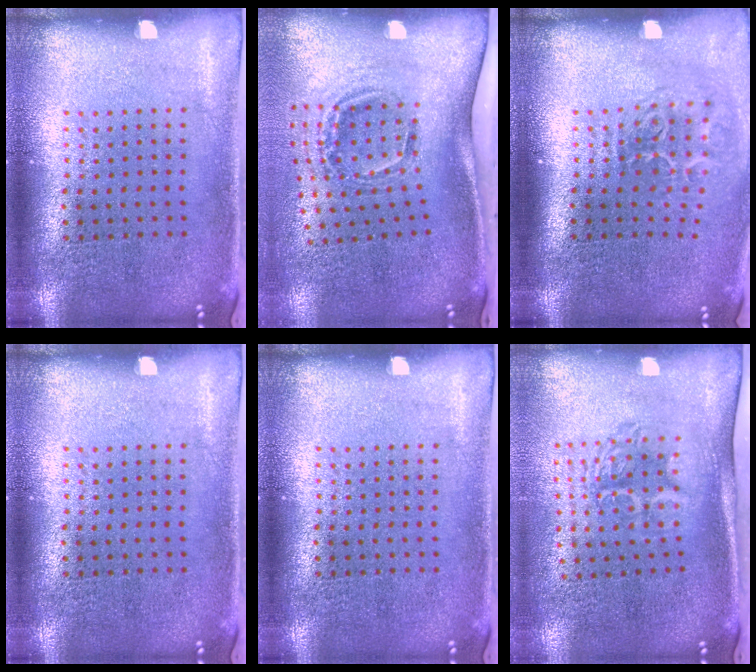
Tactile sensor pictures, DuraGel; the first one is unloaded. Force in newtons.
{"total": 2.0, "press": 1.2, "slide": 1.6}
{"total": 1.9, "press": 1.2, "slide": 1.5}
{"total": 0.0}
{"total": 0.0}
{"total": 1.7, "press": 1.3, "slide": 1.1}